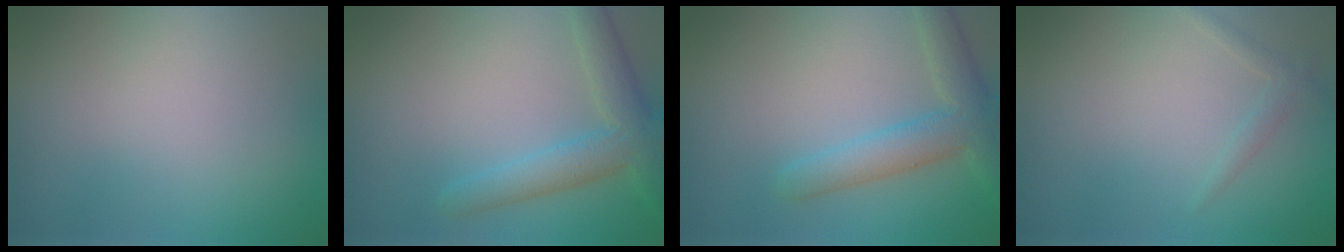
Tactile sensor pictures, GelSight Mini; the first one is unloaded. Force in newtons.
{"total": 4.4, "press": 4.4, "slide": 0.2}
{"total": 4.4, "press": 4.4, "slide": 0.2}
{"total": 1.1, "press": 1.1, "slide": 0.1}